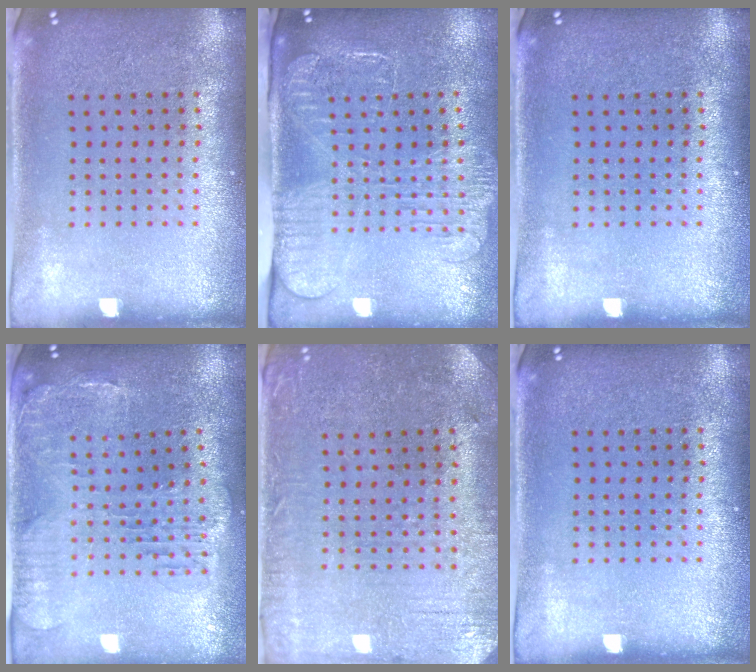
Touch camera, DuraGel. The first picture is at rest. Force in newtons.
{"total": 2.6, "press": 2.0, "slide": 1.6}
{"total": 0.0}
{"total": 1.5, "press": 1.4, "slide": 0.4}
{"total": 0.6, "press": 0.4, "slide": 0.5}
{"total": 0.0}